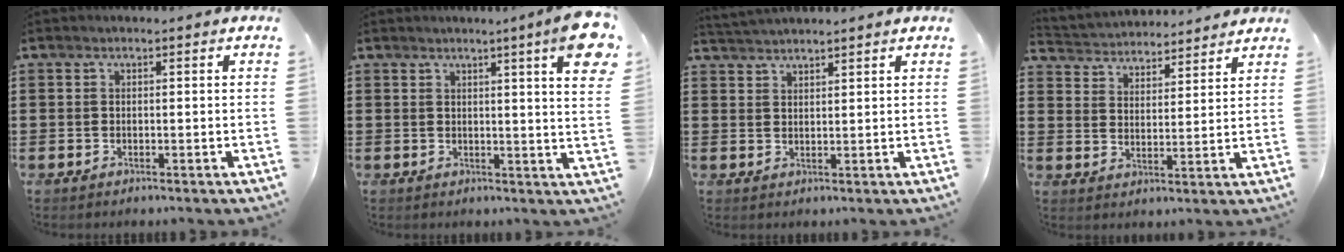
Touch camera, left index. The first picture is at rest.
{"total": 7.2, "force": [4.4, -0.3, 5.7], "torque": [-0.095, -0.020, 0.071]}
{"total": 2.1, "force": [2.1, -0.1, 0.0], "torque": [-0.006, 0.001, 0.043]}
{"total": 3.6, "force": [3.5, 0.6, -0.6], "torque": [-0.009, -0.021, 0.060]}